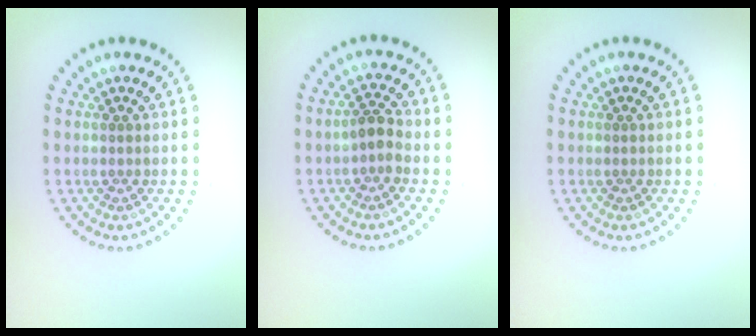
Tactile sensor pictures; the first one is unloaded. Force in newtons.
{"total": 1.9, "press": 1.6, "slide": 1.0}
{"total": 0.0}